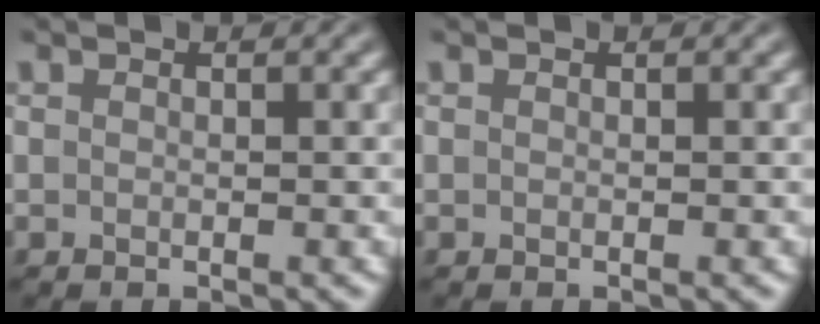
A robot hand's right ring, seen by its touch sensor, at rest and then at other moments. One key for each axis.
{"total": 0.0}